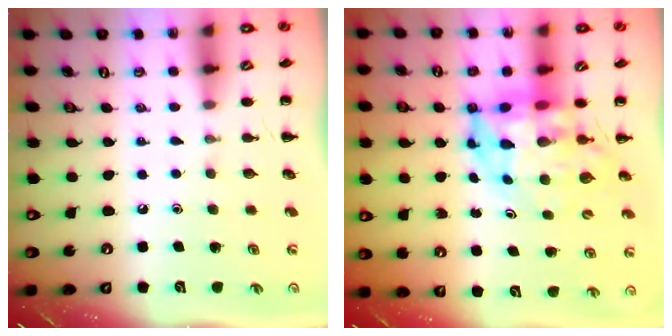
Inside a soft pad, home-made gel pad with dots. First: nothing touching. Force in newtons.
{"total": 7.2, "press": 6.9, "slide": 2.0}